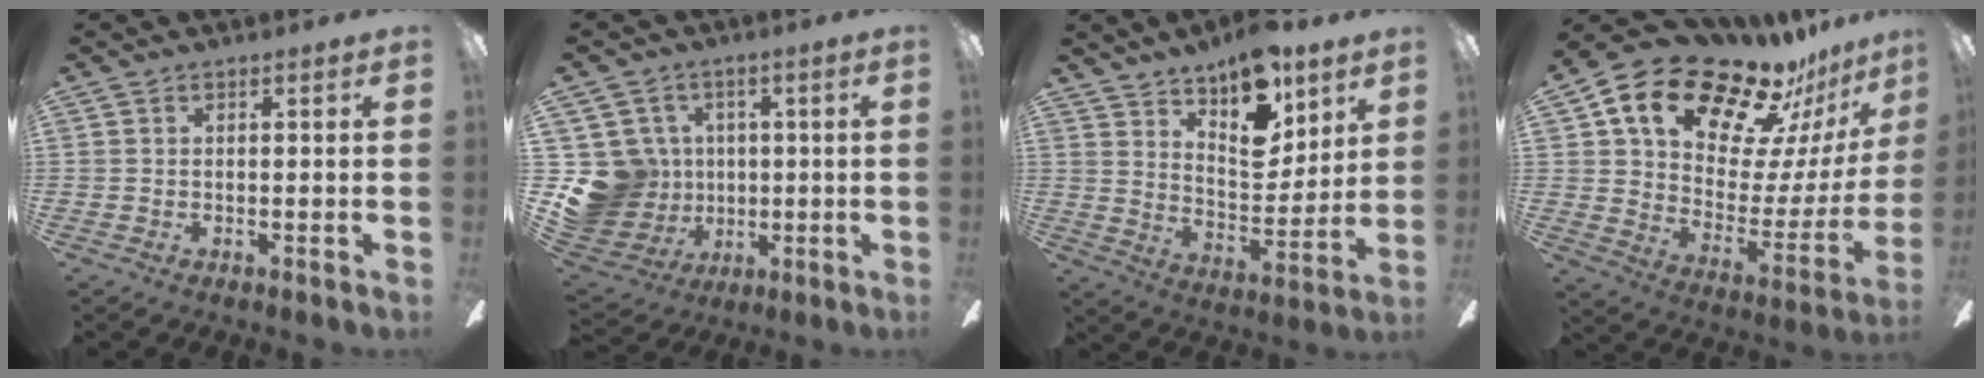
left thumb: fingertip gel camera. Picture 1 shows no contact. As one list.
[{"total": 14.6, "force": [0.5, 13.9, 4.5], "torque": [-0.133, -0.008, 0.031]}, {"total": 14.1, "force": [10.6, 6.0, 7.1], "torque": [-0.106, -0.064, 0.189]}, {"total": 21.4, "force": [15.8, 10.4, 10.1], "torque": [-0.177, -0.103, 0.280]}]